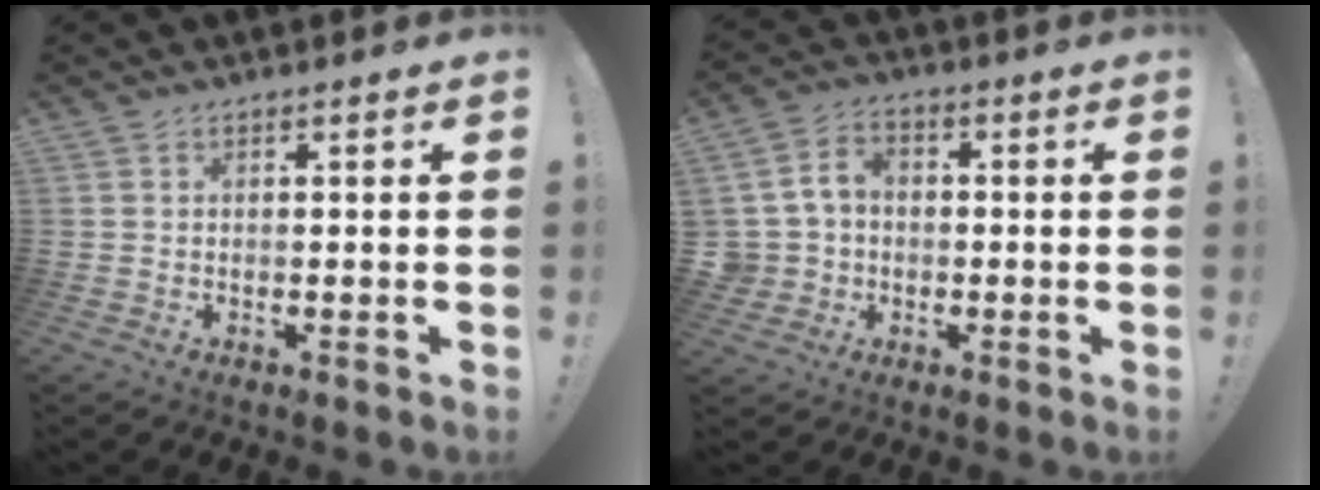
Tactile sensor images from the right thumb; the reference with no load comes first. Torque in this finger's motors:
{"motor_torque": [-0.30, 0.28, -0.25, 0.18, -0.03]}